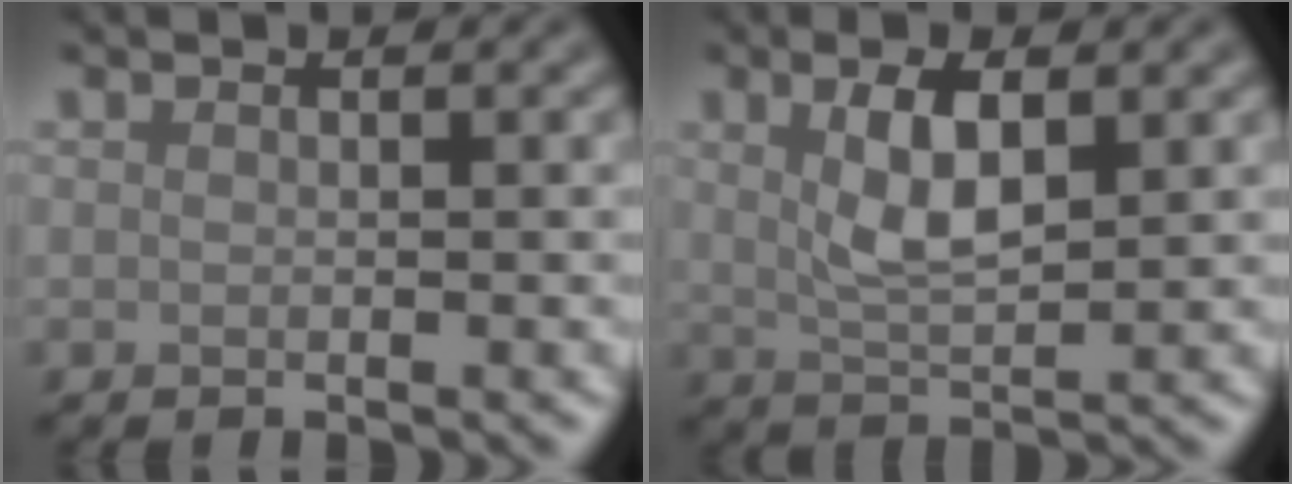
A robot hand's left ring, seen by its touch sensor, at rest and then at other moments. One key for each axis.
{"total": 4.5, "fx": 1.5, "fy": 1.5, "fz": 4.0, "tx": -0.082, "ty": 0.000, "tz": 0.029}